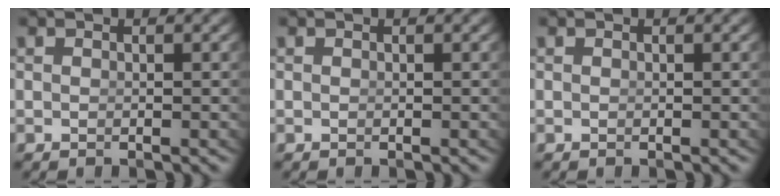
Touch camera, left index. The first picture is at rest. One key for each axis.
{"total": 0.0}
{"total": 1.1, "fx": -0.2, "fy": -1.0, "fz": -0.4, "tx": 0.011, "ty": -0.014, "tz": 0.009}